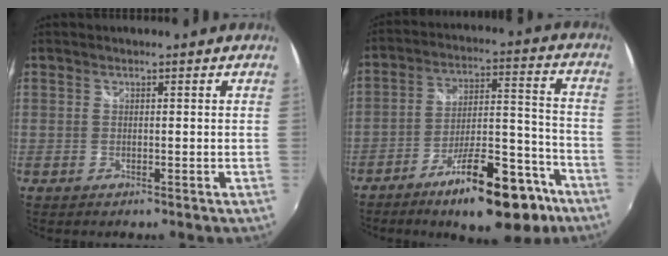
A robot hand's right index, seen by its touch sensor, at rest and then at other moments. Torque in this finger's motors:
{"motor_torque": [1.63, -0.51, 0.77, 0.08]}